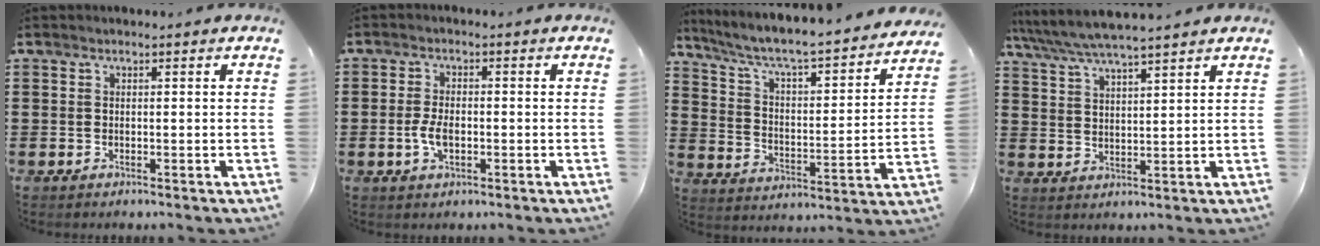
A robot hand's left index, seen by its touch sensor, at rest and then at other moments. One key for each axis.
{"total": 3.8, "fx": -0.7, "fy": 1.8, "fz": 3.2, "tx": -0.073, "ty": -0.002, "tz": -0.016}
{"total": 5.2, "fx": 4.4, "fy": 0.2, "fz": 2.6, "tx": -0.073, "ty": -0.045, "tz": 0.065}
{"total": 5.5, "fx": 5.0, "fy": 0.2, "fz": 2.2, "tx": -0.061, "ty": -0.022, "tz": 0.087}